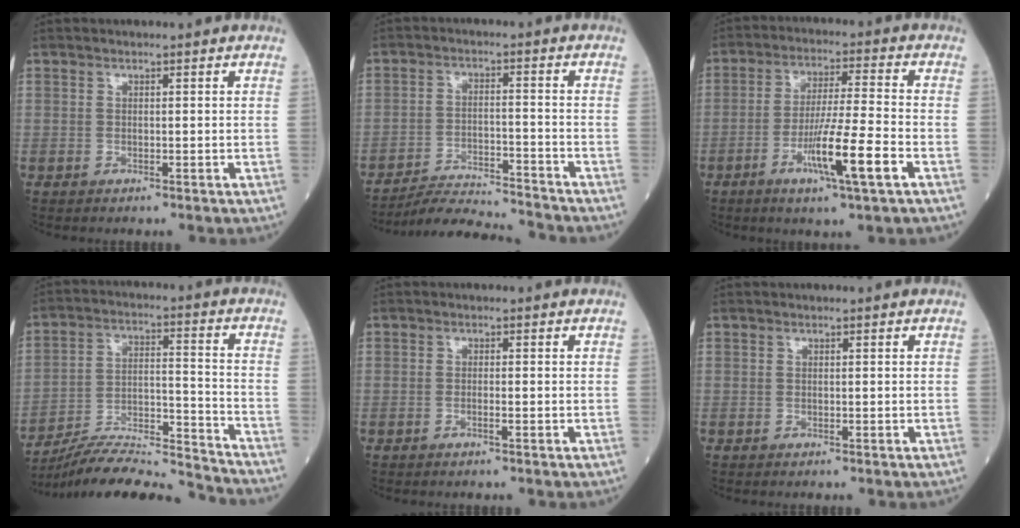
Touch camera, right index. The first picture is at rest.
{"total": 10.4, "force": [-10.3, -0.6, 1.6], "torque": [-0.024, -0.003, -0.174]}
{"total": 10.5, "force": [-4.3, -0.3, 9.6], "torque": [-0.175, -0.014, -0.079]}
{"total": 17.7, "force": [-17.1, -0.5, 4.5], "torque": [-0.089, 0.014, -0.280]}
{"total": 0.8, "force": [-0.4, 0.0, 0.7], "torque": [-0.015, 0.001, -0.008]}
{"total": 0.0}